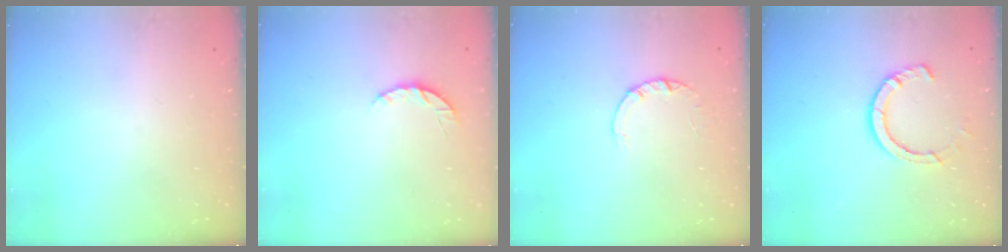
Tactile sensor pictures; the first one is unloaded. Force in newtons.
{"total": 3.6, "press": 3.5, "slide": 0.4}
{"total": 1.8, "press": 1.8, "slide": 0.1}
{"total": 7.5, "press": 7.4, "slide": 1.0}